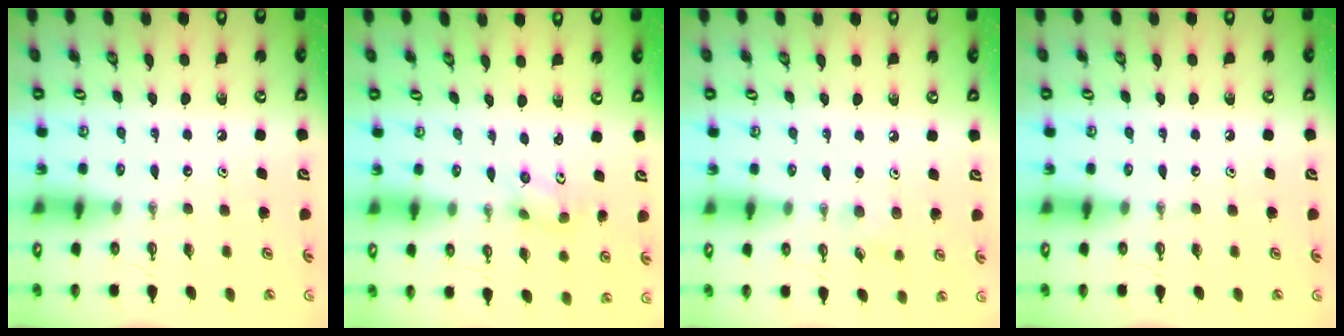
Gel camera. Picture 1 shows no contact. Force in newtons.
{"total": 3.4, "press": 3.1, "slide": 1.4}
{"total": 5.2, "press": 5.0, "slide": 1.5}
{"total": 0.0}